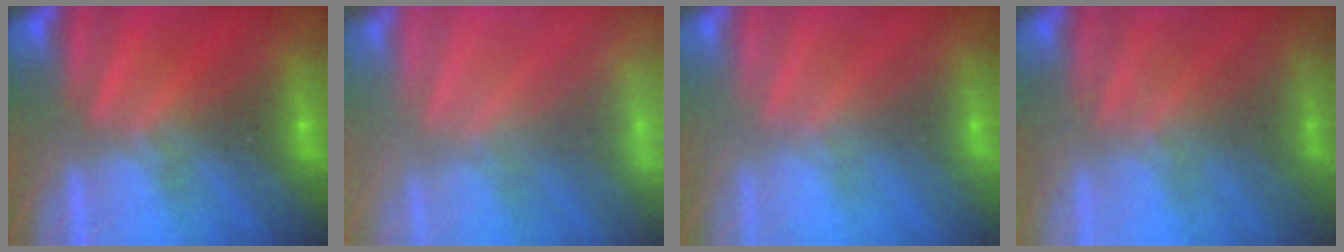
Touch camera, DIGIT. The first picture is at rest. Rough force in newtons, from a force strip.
{"total": 8.6}
{"total": 2.5}
{"total": 2.0}